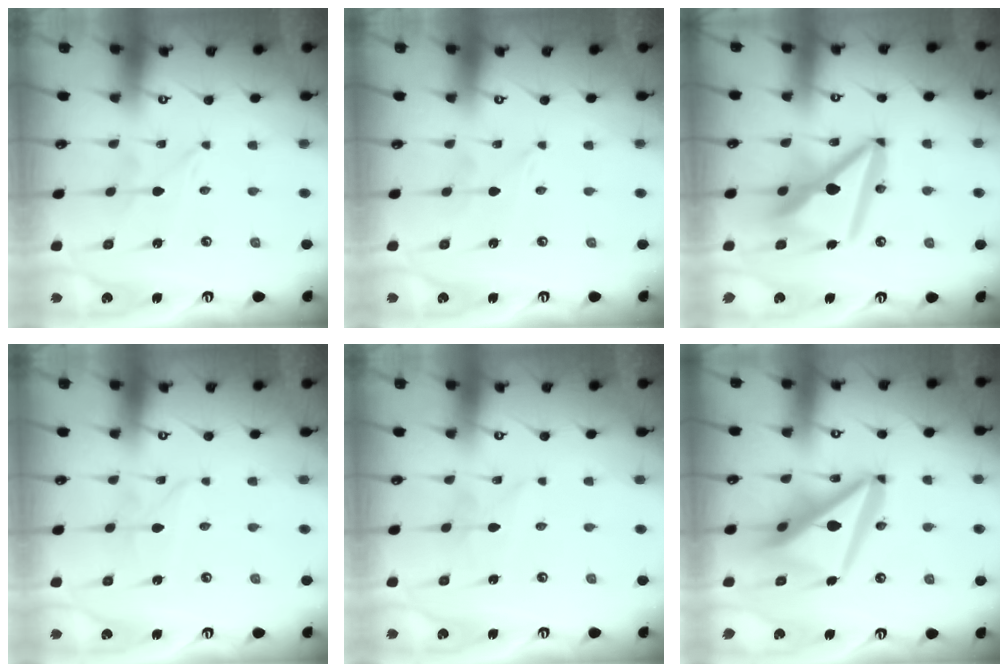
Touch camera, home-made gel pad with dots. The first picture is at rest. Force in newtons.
{"total": 0.0}
{"total": 14.1, "press": 14.0, "slide": 1.6}
{"total": 2.1, "press": 2.1, "slide": 0.1}
{"total": 2.4, "press": 2.3, "slide": 0.3}
{"total": 17.2, "press": 17.1, "slide": 2.1}